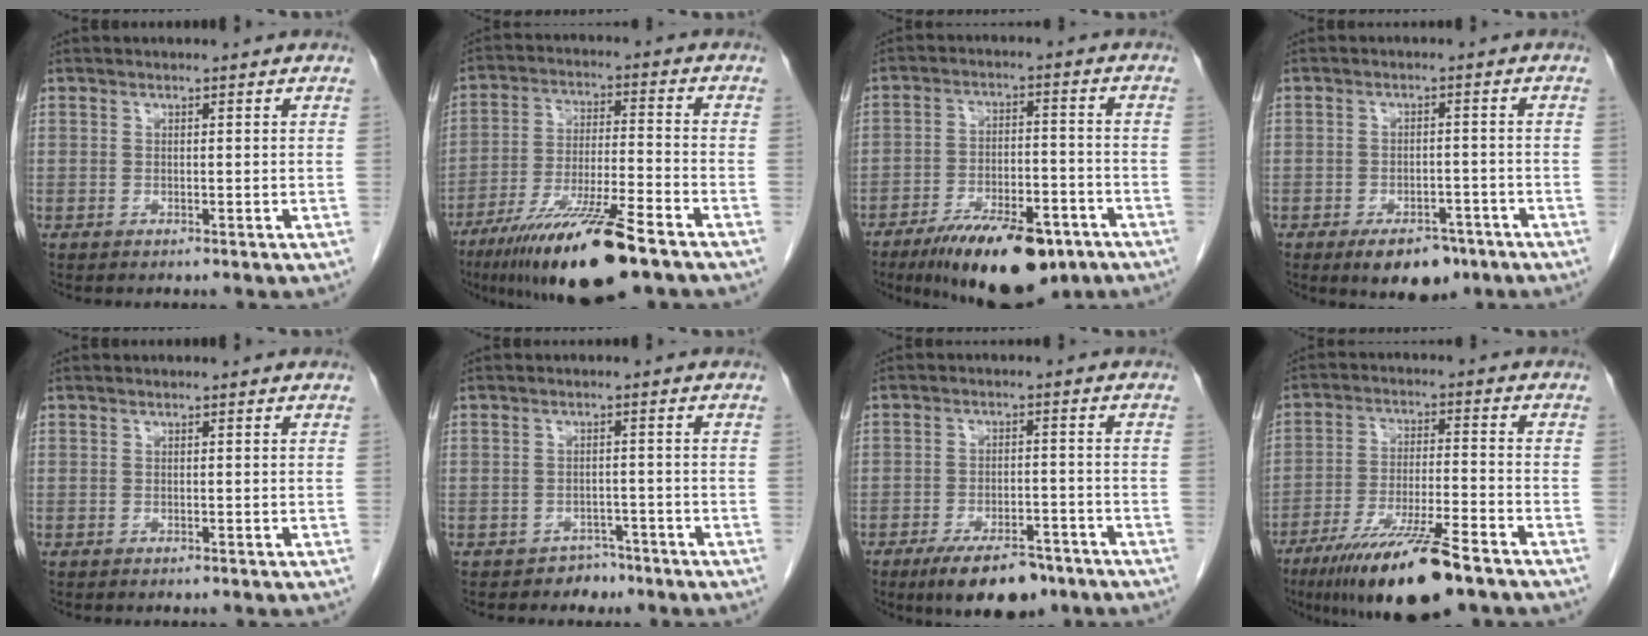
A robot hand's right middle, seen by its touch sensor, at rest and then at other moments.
{"total": 15.9, "force": [-10.6, 1.3, 11.8], "torque": [-0.208, -0.035, -0.186]}
{"total": 14.9, "force": [-10.0, 5.3, 9.7], "torque": [-0.148, -0.005, -0.158]}
{"total": 7.4, "force": [-5.0, 3.5, 4.1], "torque": [-0.056, 0.001, -0.071]}
{"total": 0.0}
{"total": 2.7, "force": [-2.0, 1.8, 0.0], "torque": [-0.002, 0.010, -0.027]}
{"total": 9.9, "force": [-7.2, 3.7, 5.7], "torque": [-0.087, -0.004, -0.112]}
{"total": 14.8, "force": [-10.2, 1.5, 10.5], "torque": [-0.183, -0.035, -0.177]}